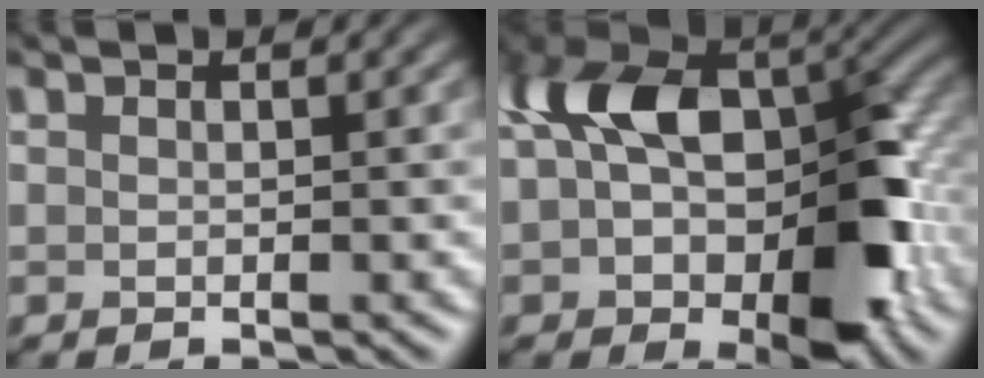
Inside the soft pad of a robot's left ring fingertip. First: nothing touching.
{"total": 12.5, "force": [-1.0, 7.7, 9.9], "torque": [-0.149, 0.011, -0.033]}